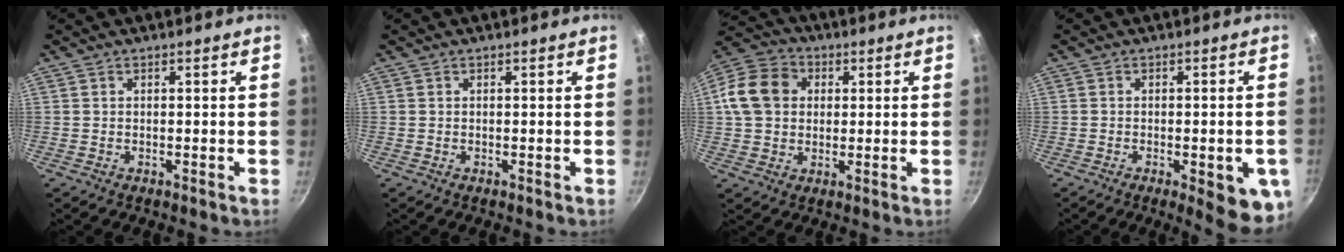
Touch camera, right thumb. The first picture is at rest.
{"total": 0.0}
{"total": 11.9, "force": [1.9, 9.7, 6.5], "torque": [-0.099, 0.019, 0.018]}
{"total": 9.8, "force": [-3.4, 3.0, 8.7], "torque": [-0.082, 0.004, -0.039]}